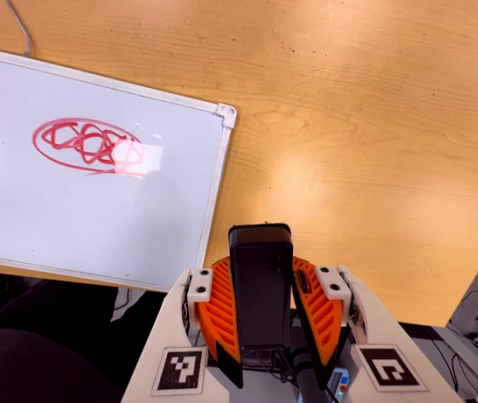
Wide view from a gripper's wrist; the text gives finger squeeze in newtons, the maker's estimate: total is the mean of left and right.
{"total": 7.5, "left": 6.7, "right": 8.3}